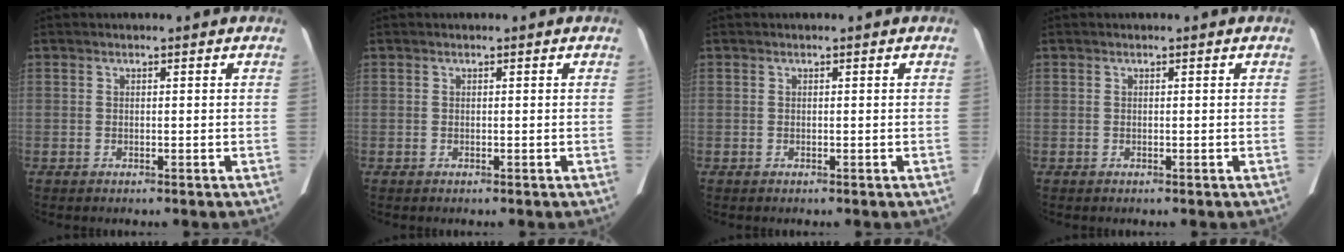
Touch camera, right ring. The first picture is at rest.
{"total": 0.0}
{"total": 0.0}
{"total": 0.0}